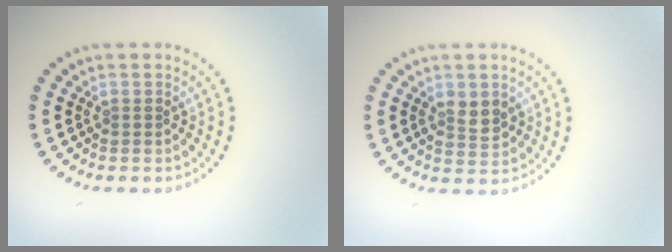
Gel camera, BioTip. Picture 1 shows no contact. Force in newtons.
{"total": 2.4, "press": 2.3, "slide": 0.4}